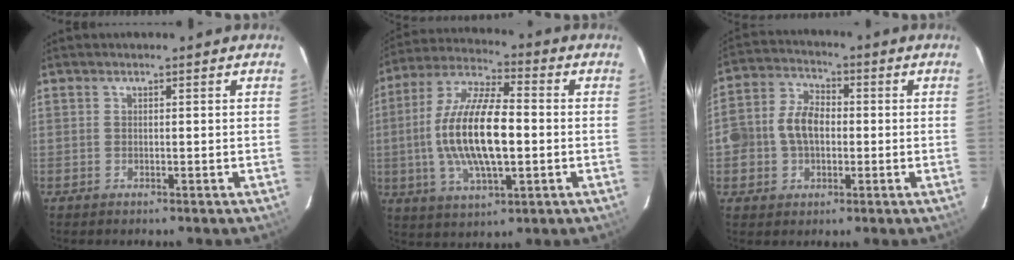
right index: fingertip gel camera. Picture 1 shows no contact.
{"total": 17.2, "force": [-1.3, 6.0, 16.1], "torque": [-0.320, 0.003, -0.025]}
{"total": 8.7, "force": [-0.7, 6.4, 5.8], "torque": [-0.122, 0.023, -0.012]}